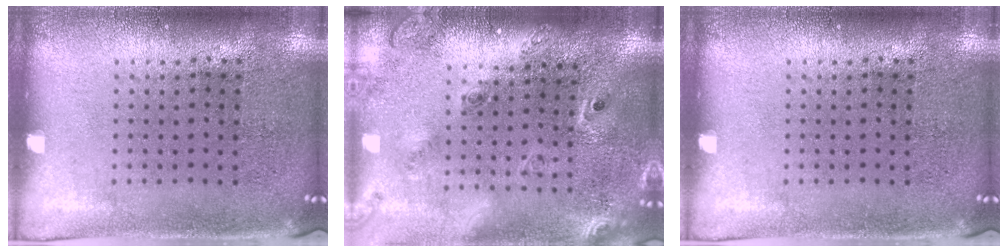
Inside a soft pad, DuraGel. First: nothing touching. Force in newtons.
{"total": 2.4, "press": 1.7, "slide": 1.6}
{"total": 0.0}